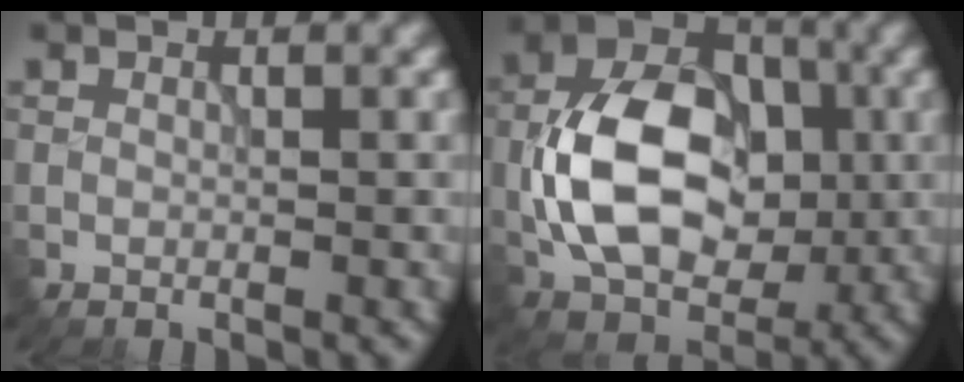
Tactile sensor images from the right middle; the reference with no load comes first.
{"total": 11.3, "force": [-1.3, 7.6, 8.3], "torque": [-0.155, 0.017, -0.031]}